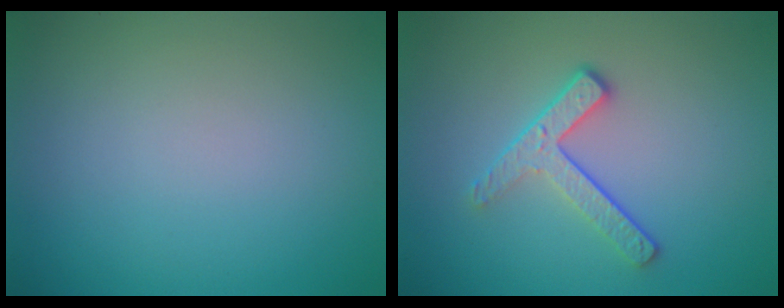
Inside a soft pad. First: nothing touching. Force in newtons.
{"total": 2.9, "press": 2.3, "slide": 1.7}